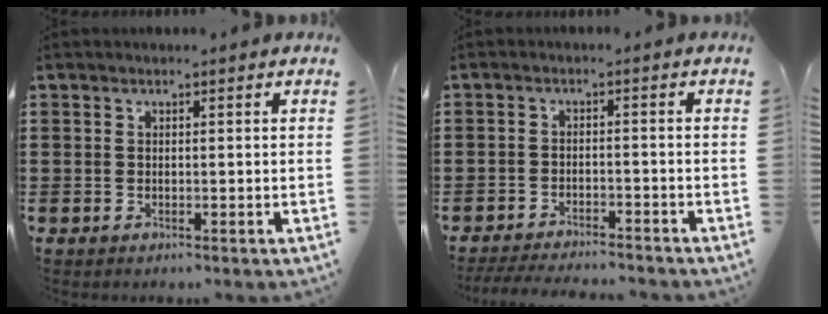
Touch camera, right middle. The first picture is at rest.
{"total": 3.6, "force": [-3.5, 0.2, 0.7], "torque": [-0.019, -0.002, -0.073]}